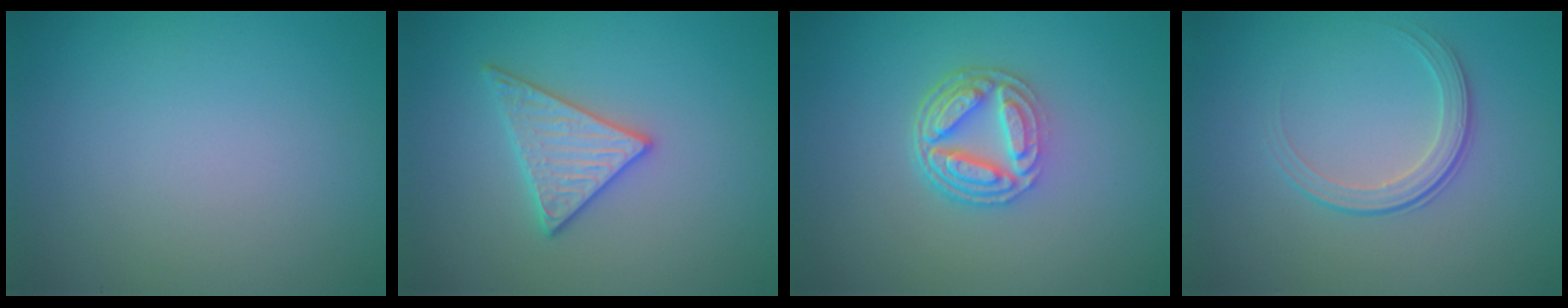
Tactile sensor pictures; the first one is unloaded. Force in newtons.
{"total": 3.0, "press": 3.0, "slide": 0.1}
{"total": 5.0, "press": 3.7, "slide": 3.4}
{"total": 2.1, "press": 1.5, "slide": 1.5}